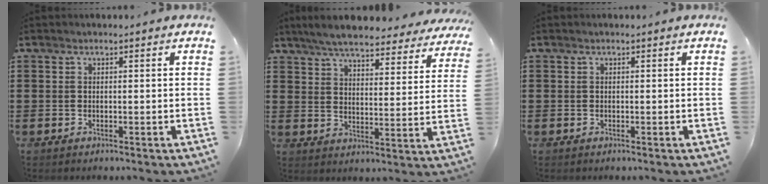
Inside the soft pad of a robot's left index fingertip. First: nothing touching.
{"total": 6.3, "force": [5.9, 0.5, 2.0], "torque": [-0.067, -0.031, 0.103]}
{"total": 0.0}